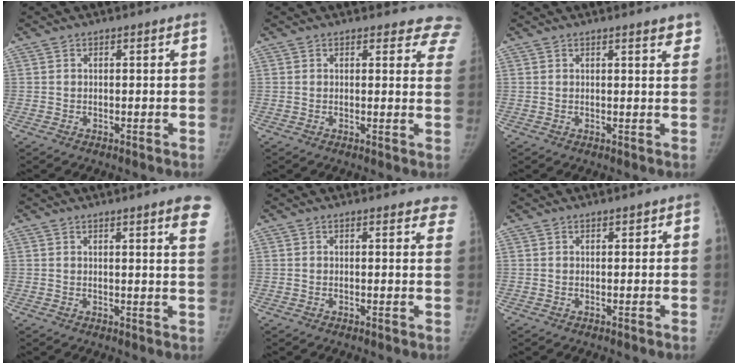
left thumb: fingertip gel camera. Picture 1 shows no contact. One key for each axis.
{"total": 8.6, "fx": 7.9, "fy": 3.5, "fz": 0.4, "tx": 0.056, "ty": -0.041, "tz": 0.046}
{"total": 3.2, "fx": 2.3, "fy": 0.9, "fz": 1.9, "tx": -0.006, "ty": -0.008, "tz": 0.023}
{"total": 7.1, "fx": 4.4, "fy": 0.8, "fz": 5.4, "tx": -0.048, "ty": -0.015, "tz": 0.043}
{"total": 4.9, "fx": 4.3, "fy": 1.8, "fz": 1.5, "tx": 0.016, "ty": -0.017, "tz": 0.028}
{"total": 1.2, "fx": 0.4, "fy": 0.9, "fz": 0.6, "tx": 0.011, "ty": 0.001, "tz": 0.001}